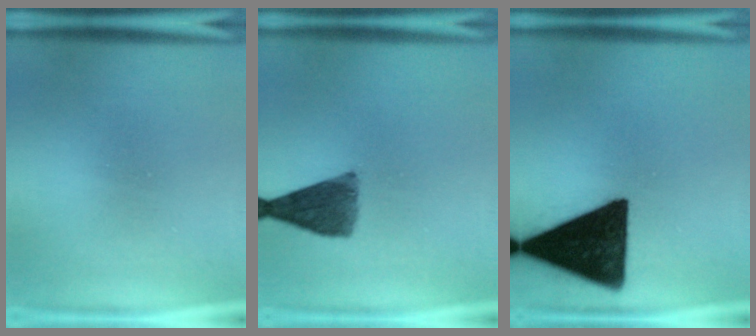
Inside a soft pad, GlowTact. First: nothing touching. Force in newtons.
{"total": 7.1}
{"total": 18.4}